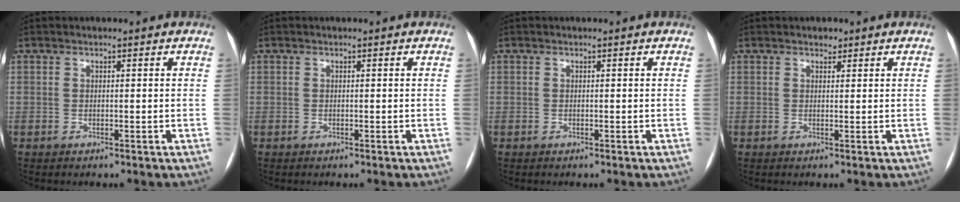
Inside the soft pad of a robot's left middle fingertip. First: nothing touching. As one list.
[{"total": 0.0}, {"total": 0.0}, {"total": 1.1, "force": [0.8, 0.6, 0.3], "torque": [-0.005, -0.001, 0.010]}]